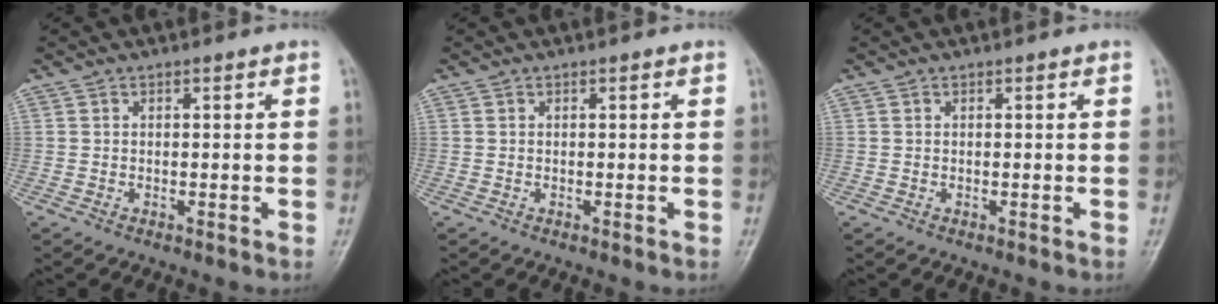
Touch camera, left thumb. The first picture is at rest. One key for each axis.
{"total": 0.0}
{"total": 0.0}